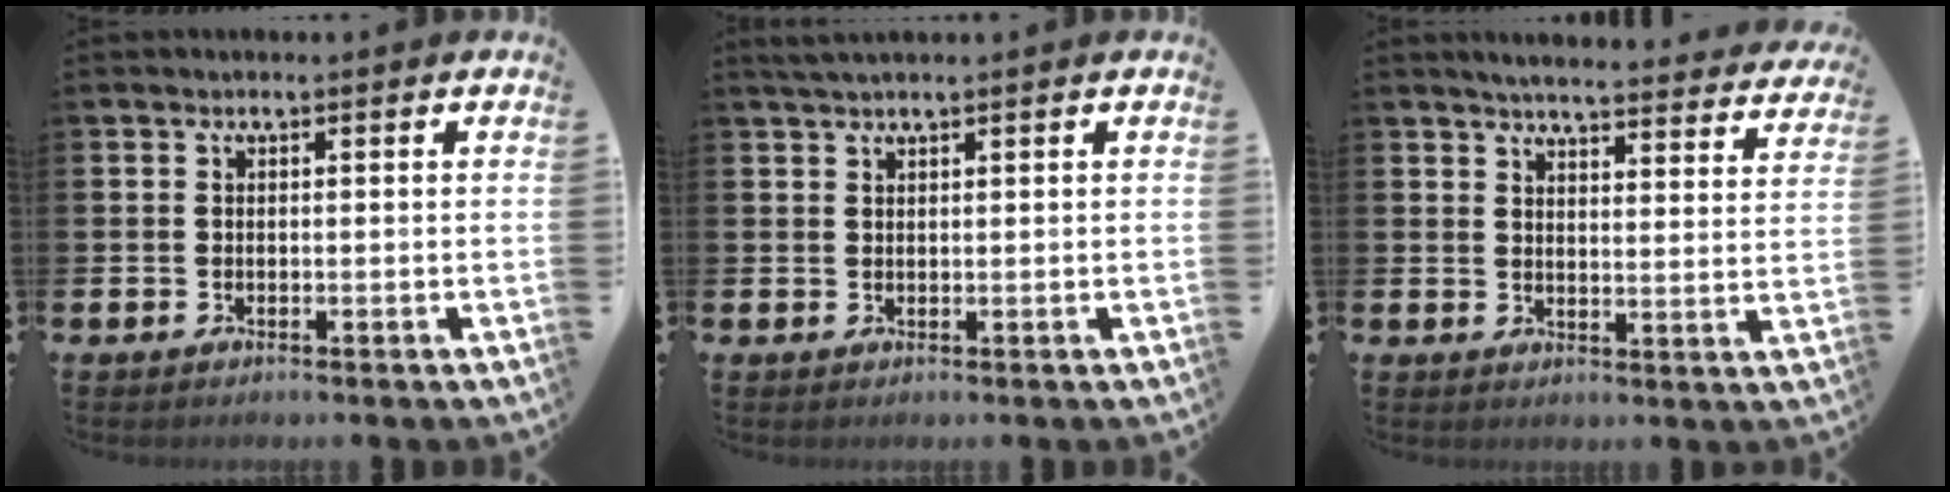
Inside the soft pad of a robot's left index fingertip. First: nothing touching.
{"total": 1.7, "force": [1.5, 0.0, 0.7], "torque": [-0.020, 0.005, 0.028]}
{"total": 4.9, "force": [4.8, 0.1, 1.0], "torque": [-0.033, -0.035, 0.080]}